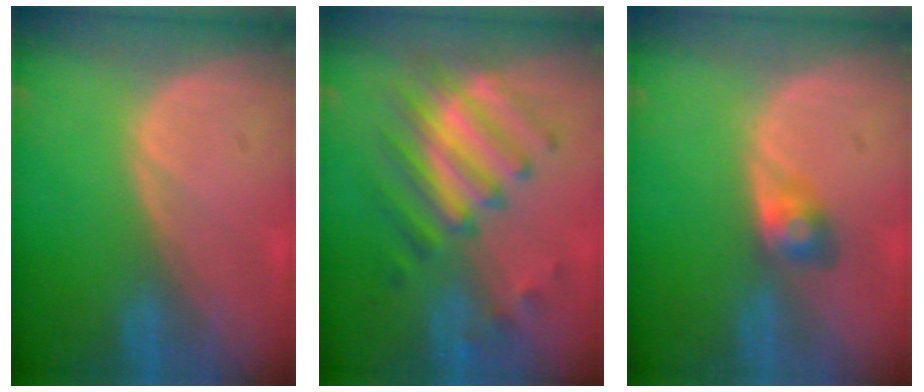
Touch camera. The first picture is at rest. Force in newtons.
{"total": 8.2, "press": 8.1, "slide": 1.2}
{"total": 2.7, "press": 2.7, "slide": 0.0}